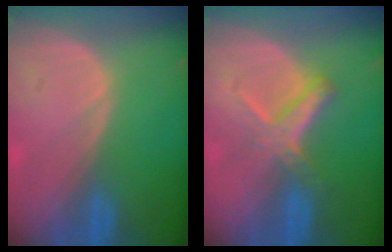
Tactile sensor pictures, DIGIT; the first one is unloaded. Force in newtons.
{"total": 5.6, "press": 5.1, "slide": 2.3}